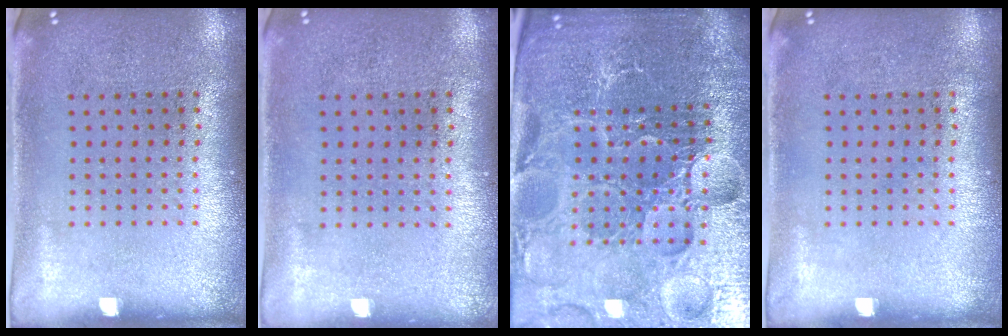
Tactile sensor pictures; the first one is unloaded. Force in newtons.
{"total": 0.0}
{"total": 5.5, "press": 5.1, "slide": 1.9}
{"total": 0.0}